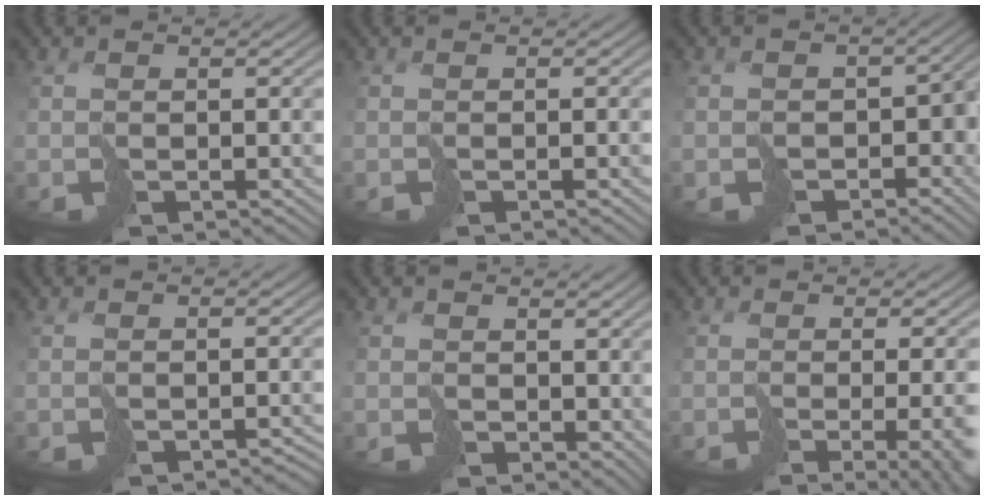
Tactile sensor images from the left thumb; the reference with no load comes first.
{"total": 0.5, "force": [-0.3, -0.1, 0.4], "torque": [-0.007, -0.001, -0.006]}
{"total": 5.8, "force": [-2.1, 4.5, 3.0], "torque": [-0.046, -0.019, -0.037]}
{"total": 1.0, "force": [-0.8, 0.3, 0.5], "torque": [-0.004, 0.000, -0.011]}
{"total": 2.8, "force": [1.3, 2.0, 1.4], "torque": [-0.037, -0.007, 0.025]}
{"total": 9.9, "force": [-2.9, 3.6, 8.7], "torque": [-0.098, -0.015, -0.025]}